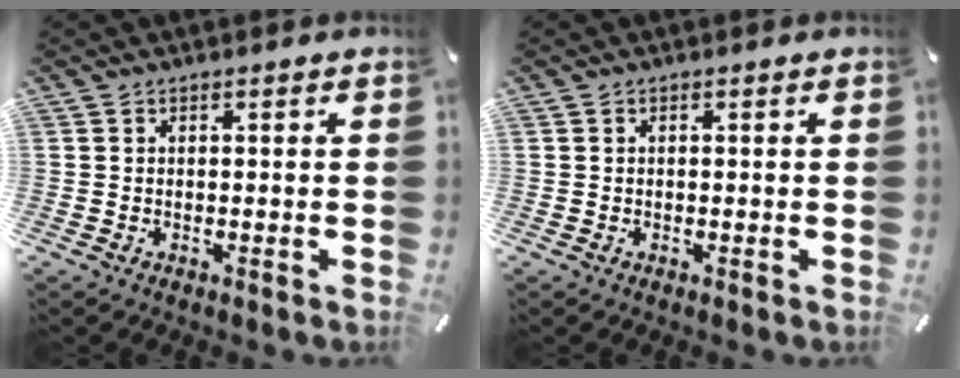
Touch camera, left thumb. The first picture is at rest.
{"total": 0.0}